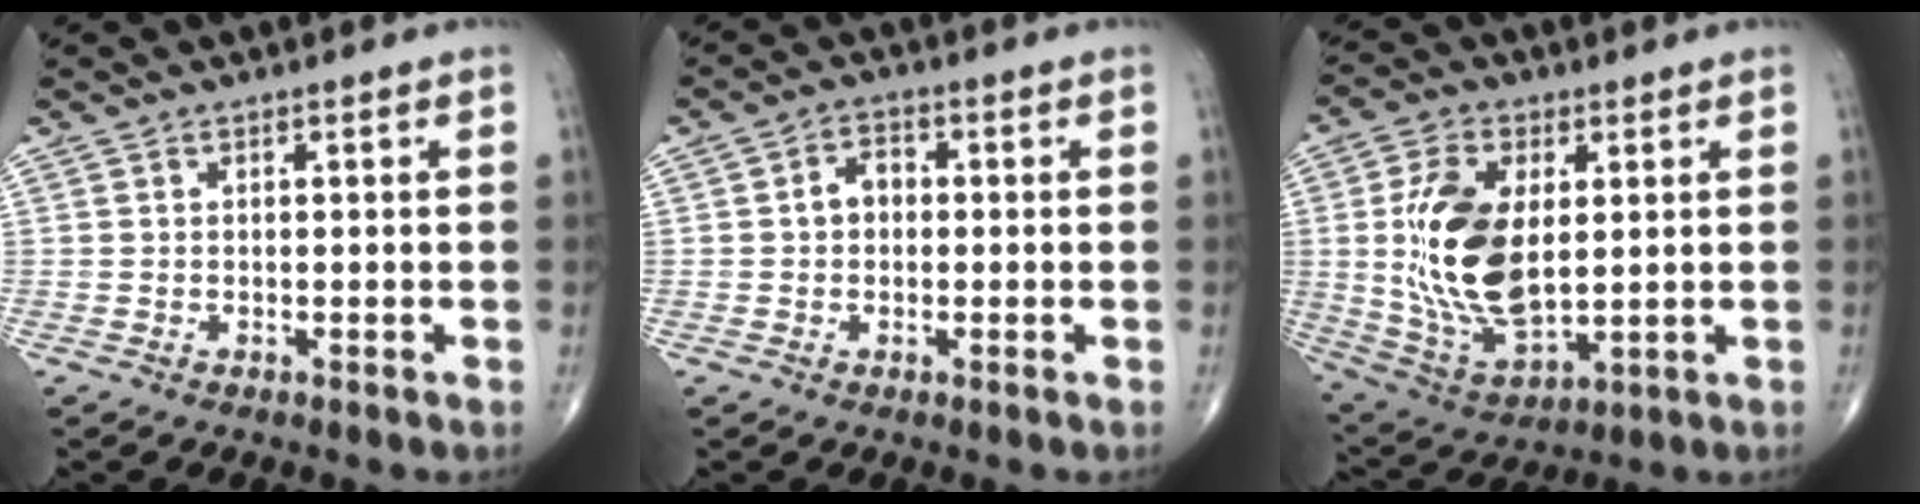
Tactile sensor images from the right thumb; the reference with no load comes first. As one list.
[{"total": 3.8, "force": [0.0, 2.8, 2.5], "torque": [-0.029, 0.018, -0.008]}, {"total": 17.6, "force": [2.1, 9.6, 14.6], "torque": [-0.276, -0.015, 0.050]}]